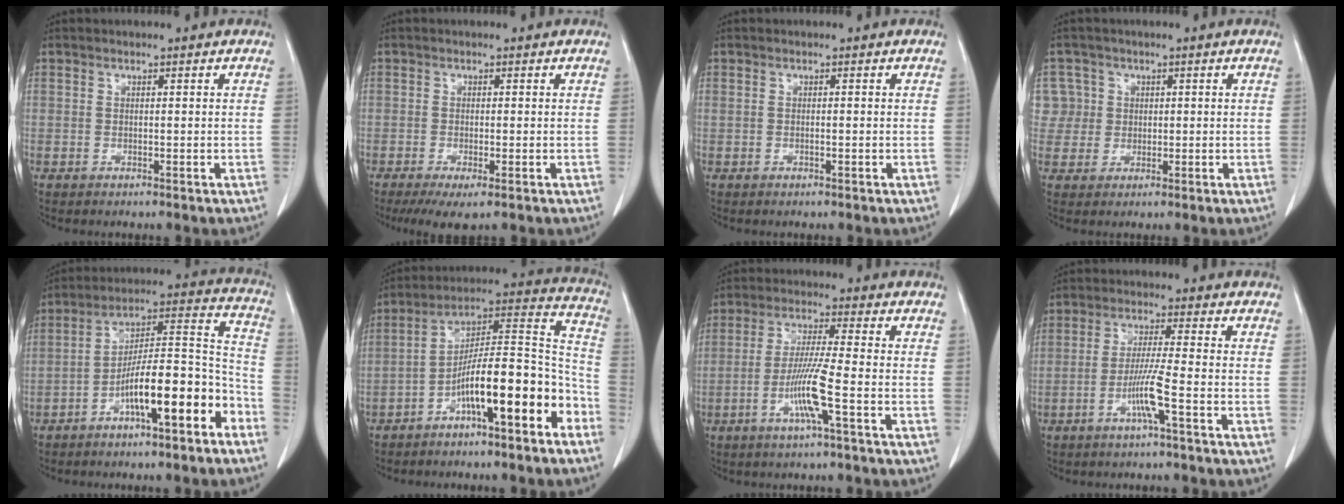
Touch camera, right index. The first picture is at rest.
{"total": 3.8, "force": [-2.1, 0.9, 3.1], "torque": [-0.048, -0.012, -0.029]}
{"total": 0.0}
{"total": 5.1, "force": [1.4, 4.9, -0.2], "torque": [0.022, 0.016, 0.030]}
{"total": 14.1, "force": [-7.3, 2.6, 11.8], "torque": [-0.182, 0.033, -0.115]}
{"total": 15.5, "force": [-7.8, 2.7, 13.1], "torque": [-0.202, 0.045, -0.122]}
{"total": 7.8, "force": [-2.8, -0.7, 7.2], "torque": [-0.143, -0.009, -0.057]}
{"total": 5.5, "force": [-2.2, -0.9, 4.9], "torque": [-0.097, -0.006, -0.047]}